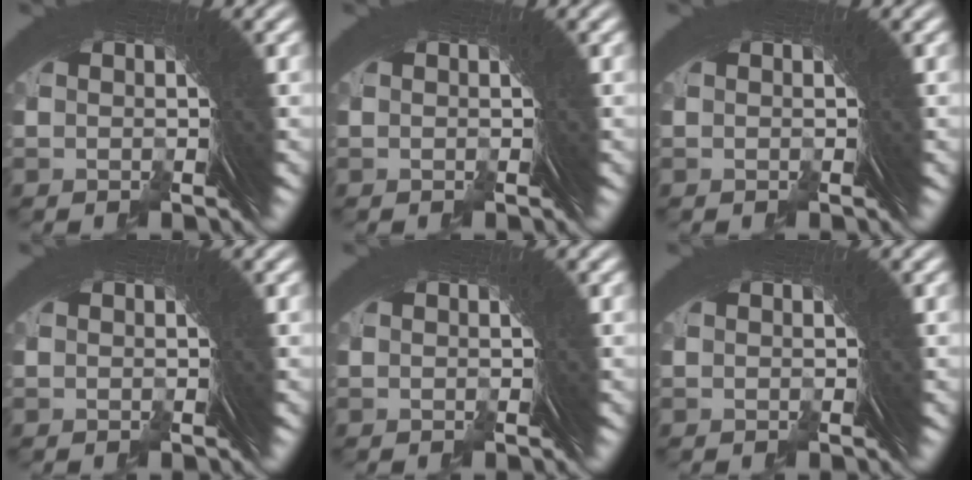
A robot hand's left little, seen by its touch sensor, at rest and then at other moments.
{"total": 0.0}
{"total": 0.0}
{"total": 0.0}
{"total": 0.0}
{"total": 0.0}